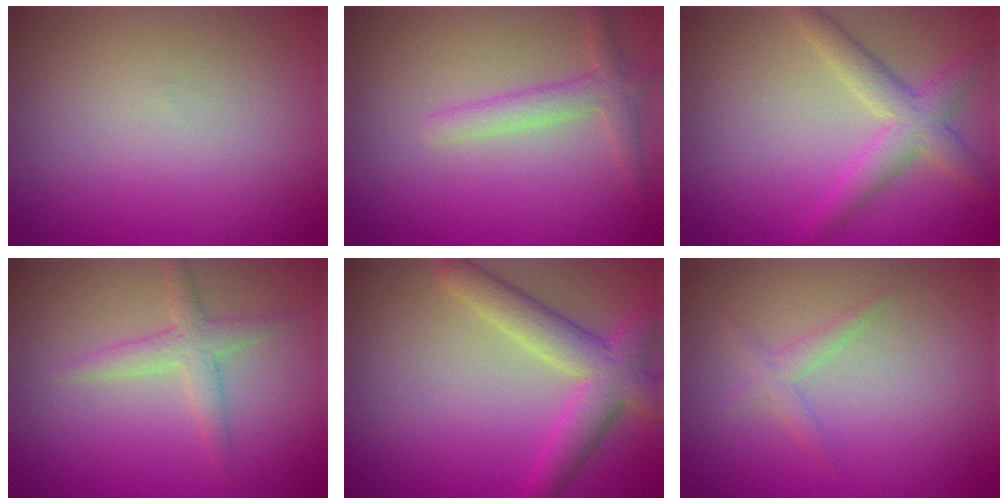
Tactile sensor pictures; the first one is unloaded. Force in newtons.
{"total": 2.4, "press": 2.4, "slide": 0.1}
{"total": 3.7, "press": 3.7, "slide": 0.1}
{"total": 2.4, "press": 2.4, "slide": 0.1}
{"total": 4.9, "press": 4.9, "slide": 0.3}
{"total": 1.3, "press": 1.3, "slide": 0.2}